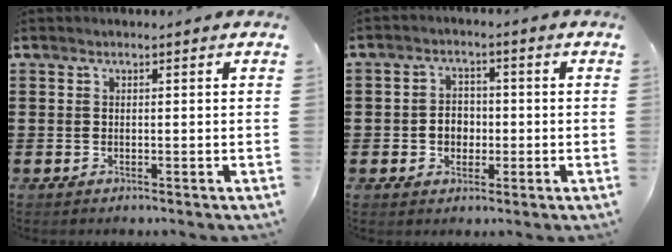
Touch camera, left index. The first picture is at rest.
{"total": 3.3, "force": [-0.8, 2.8, 1.7], "torque": [-0.040, 0.006, -0.018]}